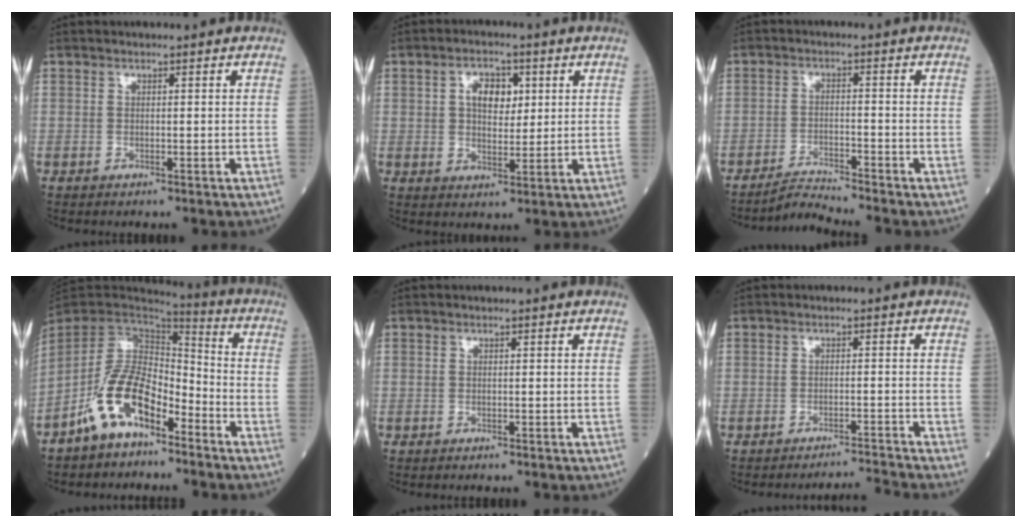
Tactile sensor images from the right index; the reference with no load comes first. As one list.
[{"total": 5.5, "force": [1.6, 3.2, 4.2], "torque": [-0.069, 0.011, 0.029]}, {"total": 3.9, "force": [-3.6, -1.5, -0.2], "torque": [-0.003, -0.016, -0.065]}, {"total": 11.4, "force": [-6.6, 5.2, 7.7], "torque": [-0.167, 0.013, -0.128]}, {"total": 0.0}, {"total": 4.6, "force": [-3.8, -2.6, -0.5], "torque": [0.007, -0.002, -0.059]}]